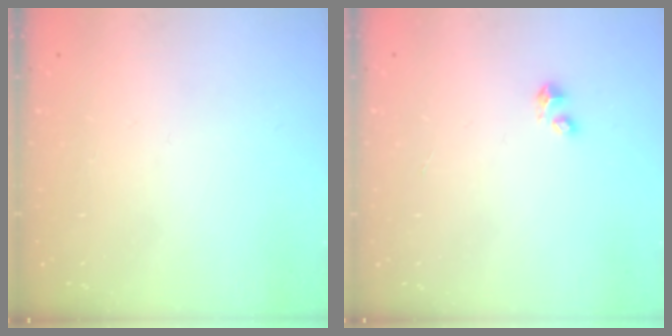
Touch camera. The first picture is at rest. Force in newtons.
{"total": 2.4, "press": 2.4, "slide": 0.1}